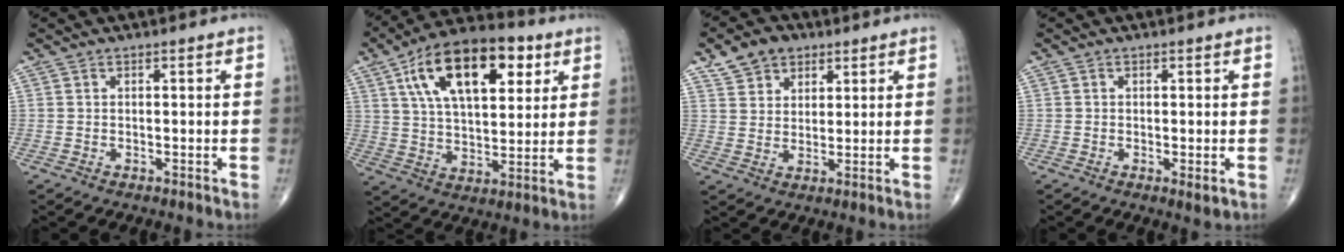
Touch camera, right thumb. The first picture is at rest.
{"total": 21.0, "force": [8.4, 10.6, 16.1], "torque": [-0.240, -0.009, 0.137]}
{"total": 7.4, "force": [4.3, 5.2, 3.0], "torque": [-0.029, -0.012, 0.076]}
{"total": 1.8, "force": [-0.4, 0.5, 1.6], "torque": [-0.032, -0.008, -0.007]}